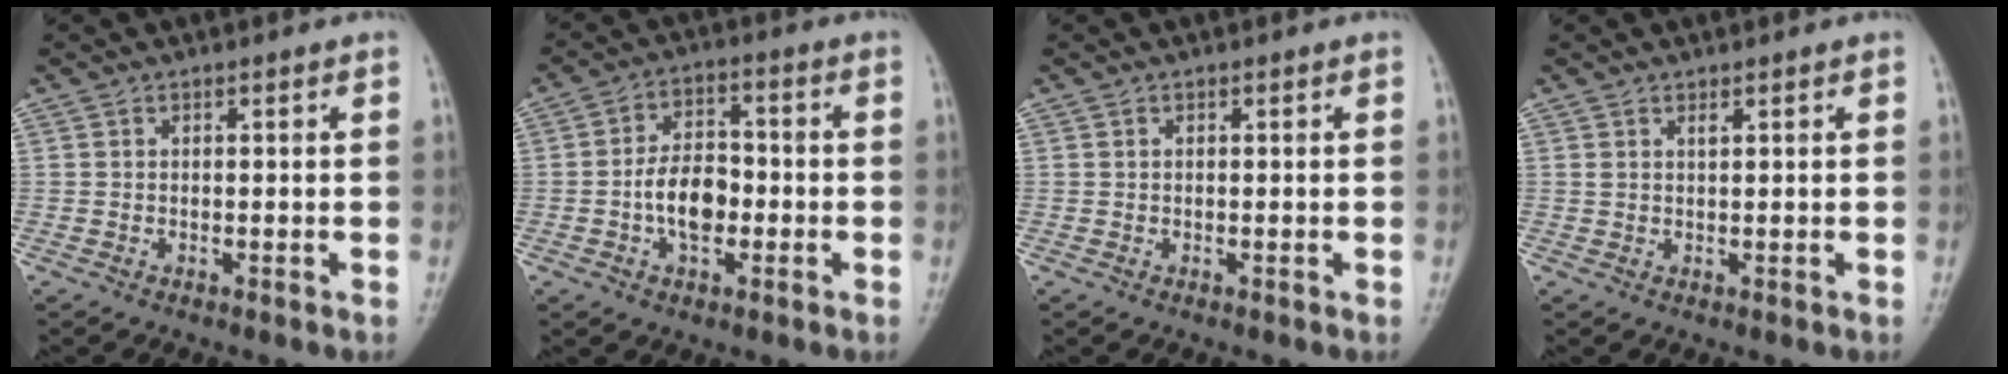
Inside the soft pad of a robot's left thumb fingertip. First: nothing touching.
{"total": 8.2, "force": [-1.8, 5.1, 6.2], "torque": [-0.089, 0.018, -0.041]}
{"total": 0.0}
{"total": 0.9, "force": [0.6, 0.2, 0.6], "torque": [-0.011, -0.002, 0.014]}